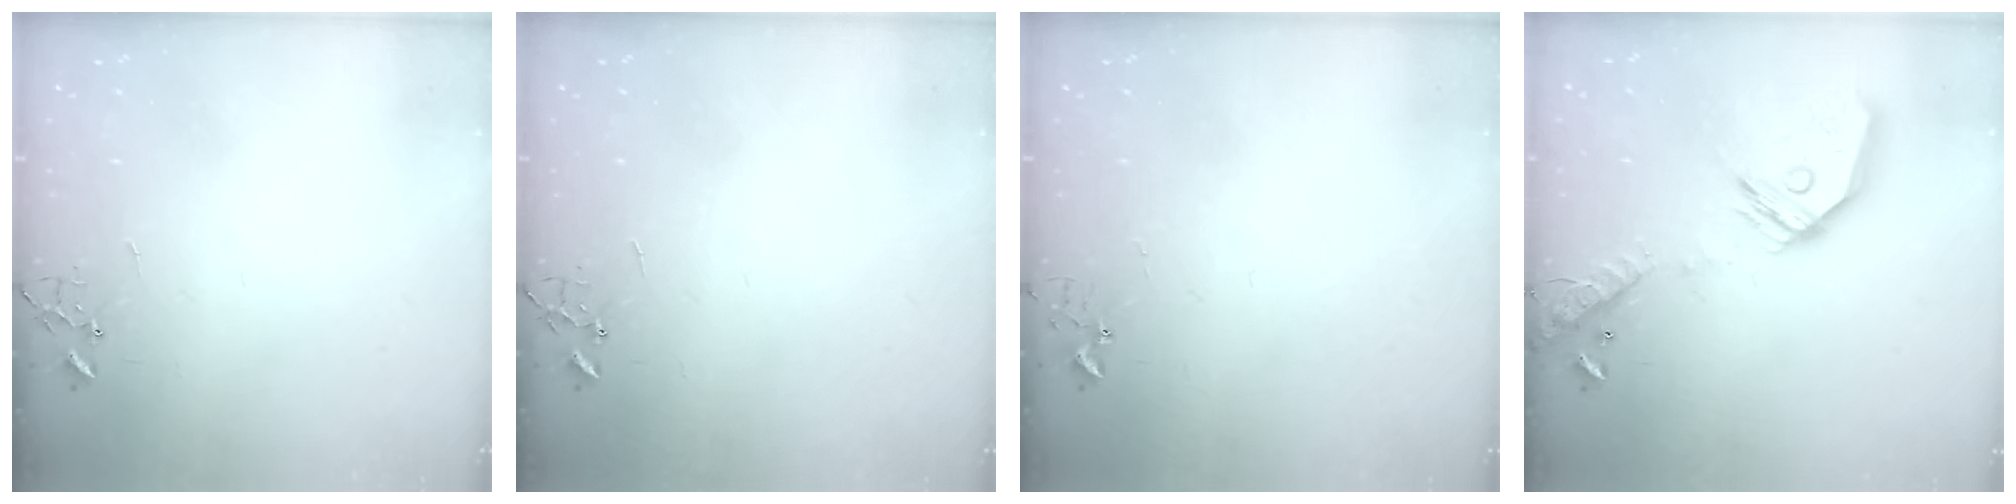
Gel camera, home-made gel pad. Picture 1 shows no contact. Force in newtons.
{"total": 0.0}
{"total": 2.7, "press": 2.7, "slide": 0.3}
{"total": 17.2, "press": 17.0, "slide": 2.2}